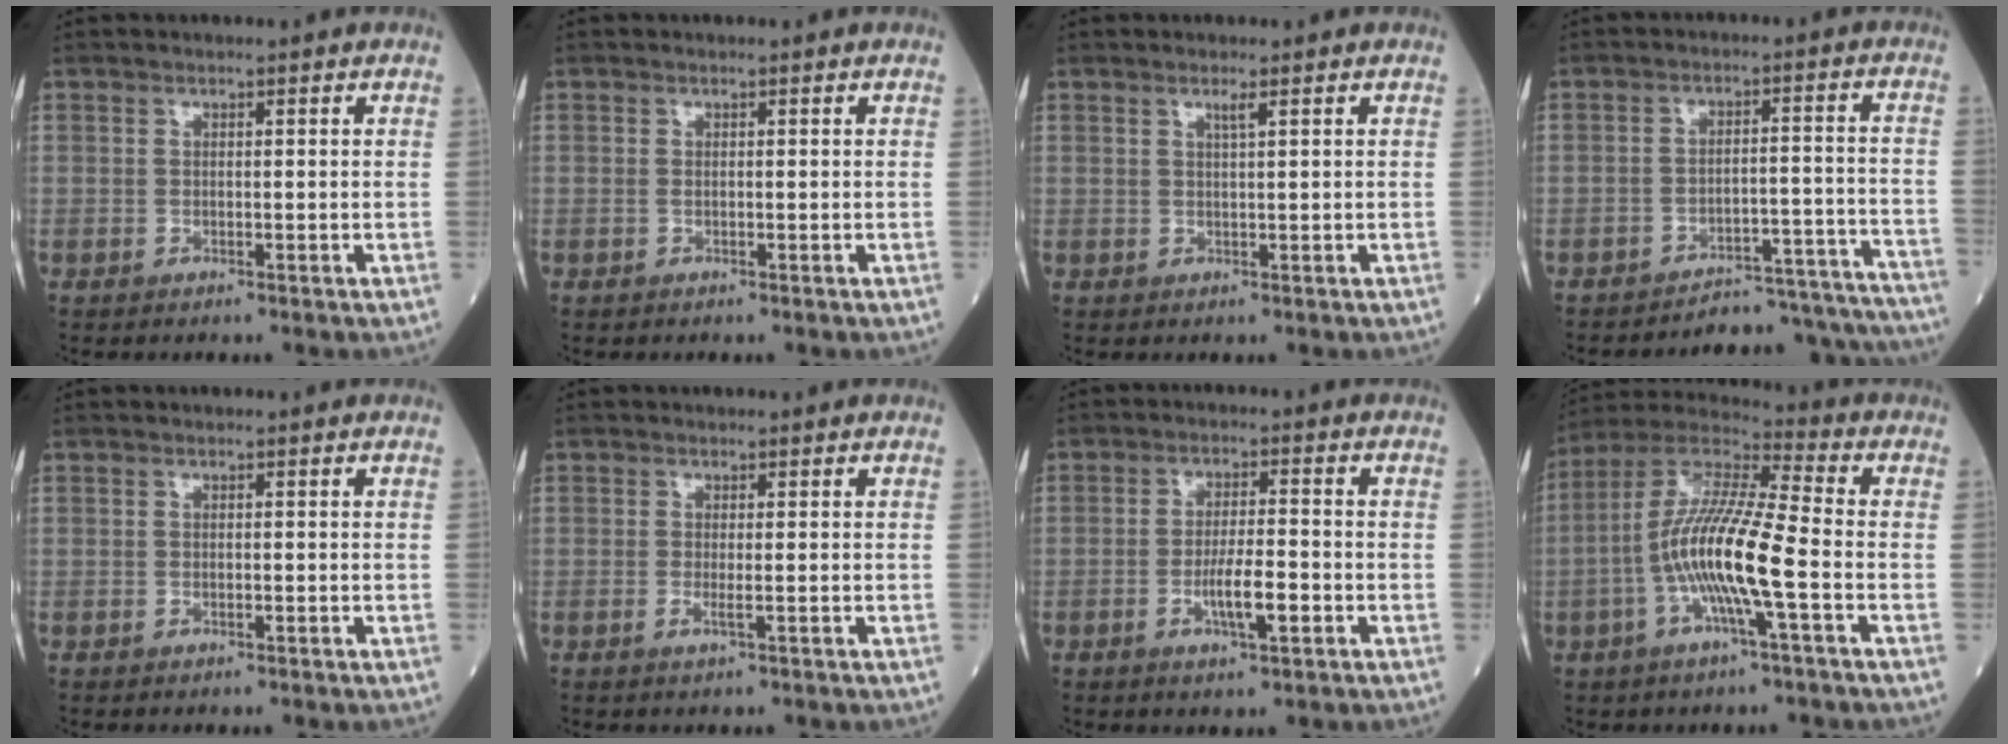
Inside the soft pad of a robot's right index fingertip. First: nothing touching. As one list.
[{"total": 0.0}, {"total": 1.3, "force": [0.7, -0.2, 1.0], "torque": [-0.022, -0.003, 0.014]}, {"total": 15.6, "force": [-15.6, 1.3, 0.7], "torque": [0.023, 0.043, -0.195]}, {"total": 0.0}, {"total": 1.1, "force": [-0.3, 0.0, 1.1], "torque": [-0.024, -0.003, -0.007]}, {"total": 6.9, "force": [-2.4, 1.3, 6.3], "torque": [-0.113, 0.002, -0.041]}, {"total": 13.7, "force": [-3.3, 0.8, 13.3], "torque": [-0.269, 0.006, -0.072]}]